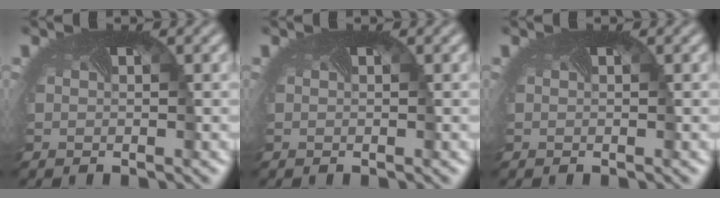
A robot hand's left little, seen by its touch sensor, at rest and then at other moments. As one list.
[{"total": 0.0}, {"total": 0.0}]